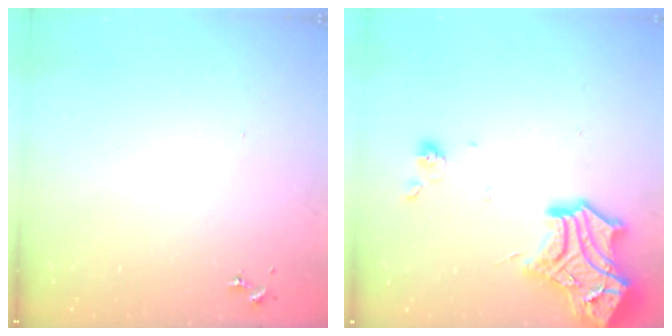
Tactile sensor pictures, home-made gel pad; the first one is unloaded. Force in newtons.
{"total": 19.1, "press": 19.0, "slide": 1.6}